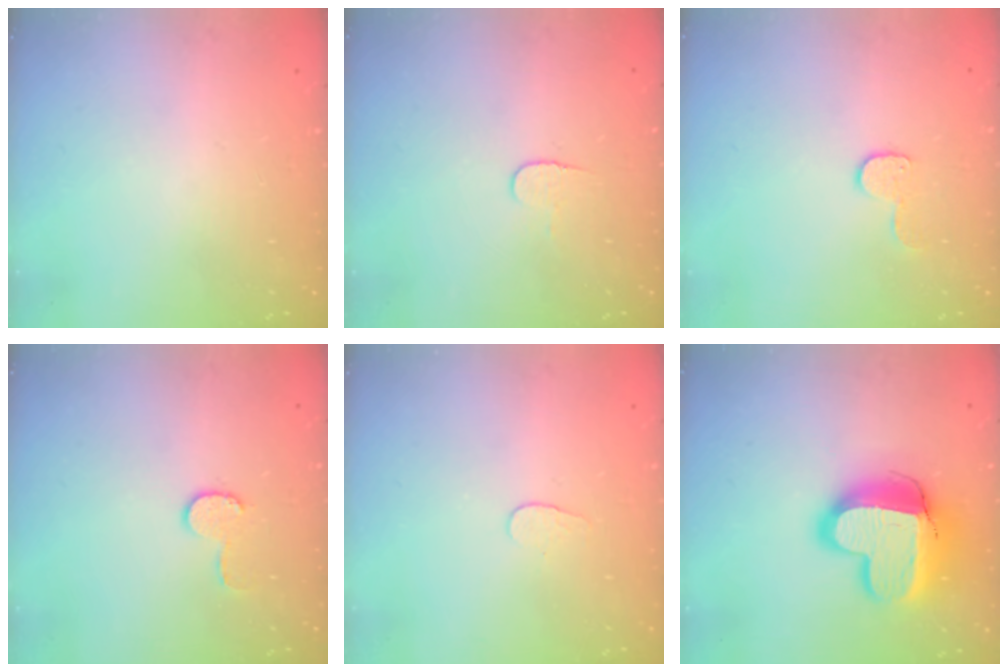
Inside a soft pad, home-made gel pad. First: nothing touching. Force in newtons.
{"total": 4.1, "press": 4.1, "slide": 0.4}
{"total": 6.7, "press": 6.7, "slide": 0.4}
{"total": 6.4, "press": 6.4, "slide": 0.6}
{"total": 3.9, "press": 3.9, "slide": 0.4}
{"total": 16.9, "press": 16.8, "slide": 1.4}